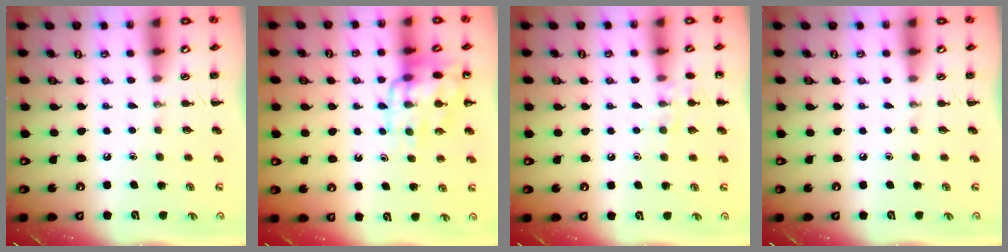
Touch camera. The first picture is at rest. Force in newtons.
{"total": 13.2, "press": 13.1, "slide": 2.1}
{"total": 7.5, "press": 7.4, "slide": 1.6}
{"total": 0.0}